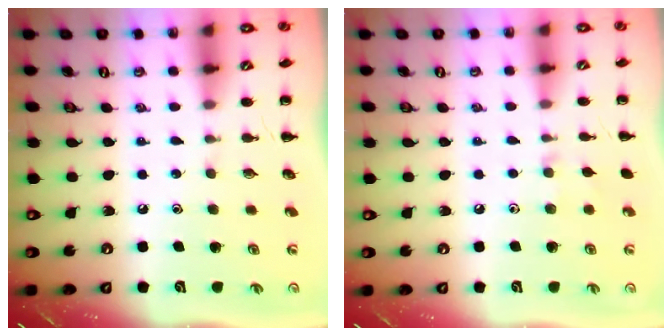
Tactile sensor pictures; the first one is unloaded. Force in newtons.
{"total": 4.4, "press": 4.1, "slide": 1.5}